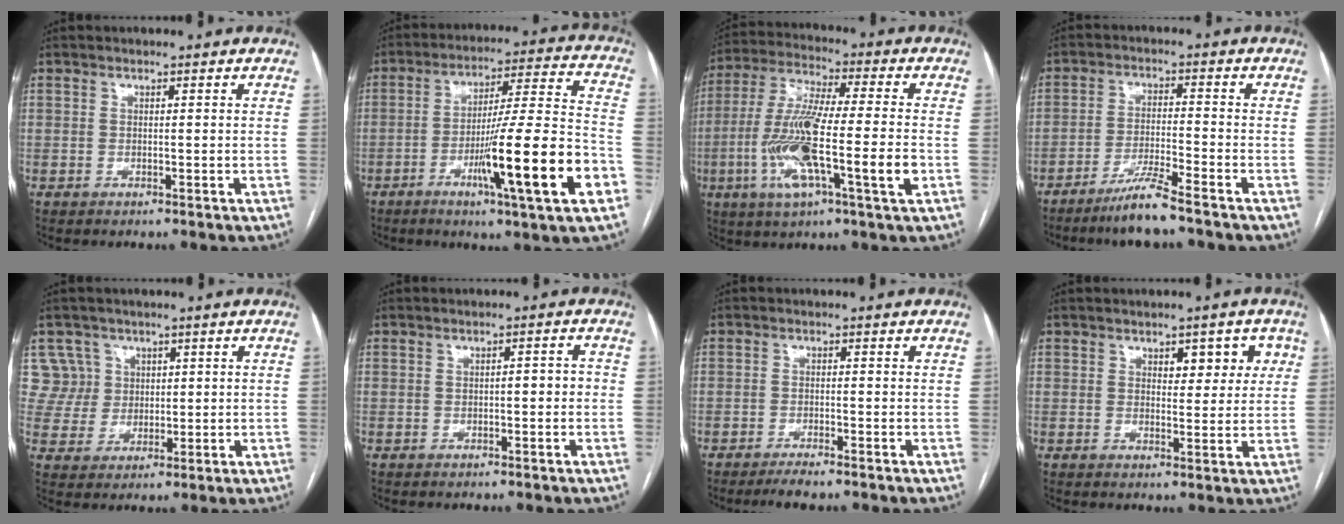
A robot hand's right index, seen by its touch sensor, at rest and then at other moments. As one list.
[{"total": 19.2, "force": [-7.1, -0.1, 17.8], "torque": [-0.267, -0.010, -0.109]}, {"total": 16.6, "force": [-4.0, 1.2, 16.0], "torque": [-0.315, -0.009, -0.075]}, {"total": 6.3, "force": [-5.0, -0.5, 3.7], "torque": [-0.070, -0.020, -0.097]}, {"total": 6.4, "force": [2.5, 5.9, -0.4], "torque": [0.017, 0.019, 0.058]}, {"total": 2.1, "force": [-0.5, 0.6, 2.0], "torque": [-0.026, 0.009, -0.007]}, {"total": 2.9, "force": [-2.5, 0.1, 1.5], "torque": [-0.027, -0.006, -0.045]}, {"total": 5.3, "force": [2.1, 2.7, 4.1], "torque": [-0.038, 0.011, 0.027]}]